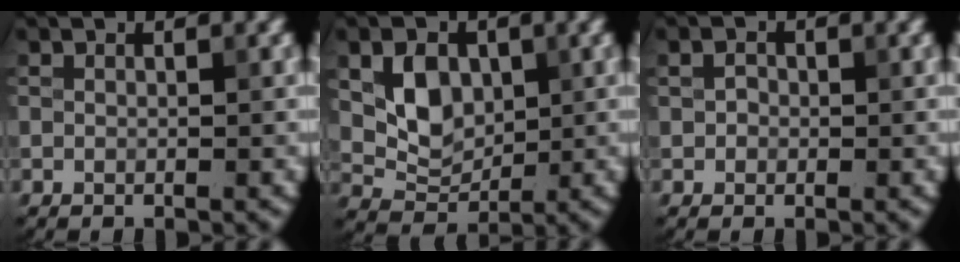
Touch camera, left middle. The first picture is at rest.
{"total": 4.5, "force": [0.9, 3.4, 2.9], "torque": [-0.056, -0.006, 0.018]}
{"total": 1.1, "force": [0.1, 1.0, 0.5], "torque": [-0.005, 0.002, -0.002]}